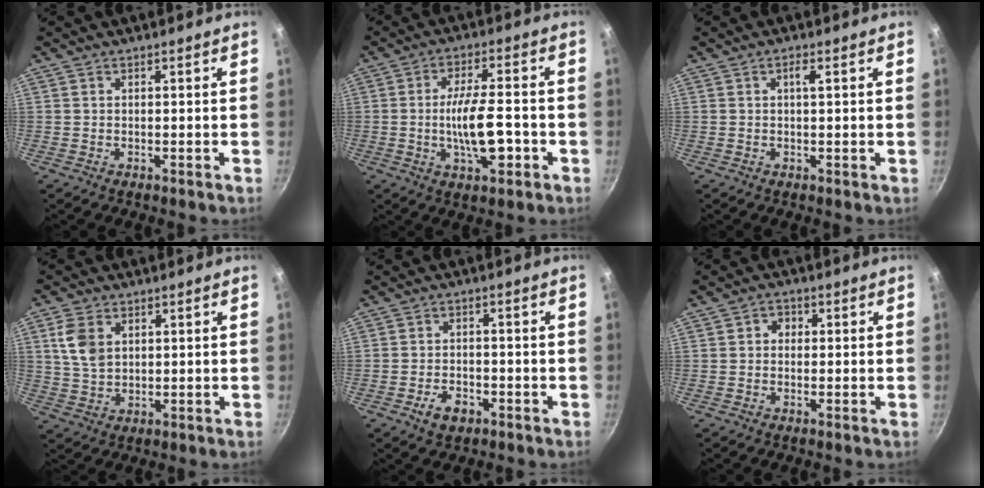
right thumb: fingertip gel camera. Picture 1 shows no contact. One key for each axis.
{"total": 10.5, "fx": -2.4, "fy": 3.7, "fz": 9.5, "tx": -0.153, "ty": 0.015, "tz": -0.043}
{"total": 1.9, "fx": 0.4, "fy": 0.3, "fz": 1.8, "tx": -0.035, "ty": 0.002, "tz": 0.007}
{"total": 7.0, "fx": 2.2, "fy": 4.8, "fz": 4.6, "tx": -0.080, "ty": -0.006, "tz": 0.045}
{"total": 4.5, "fx": -2.4, "fy": 2.8, "fz": 2.7, "tx": -0.040, "ty": 0.014, "tz": -0.040}
{"total": 2.4, "fx": 0.1, "fy": 2.1, "fz": 1.1, "tx": -0.006, "ty": 0.006, "tz": -0.003}